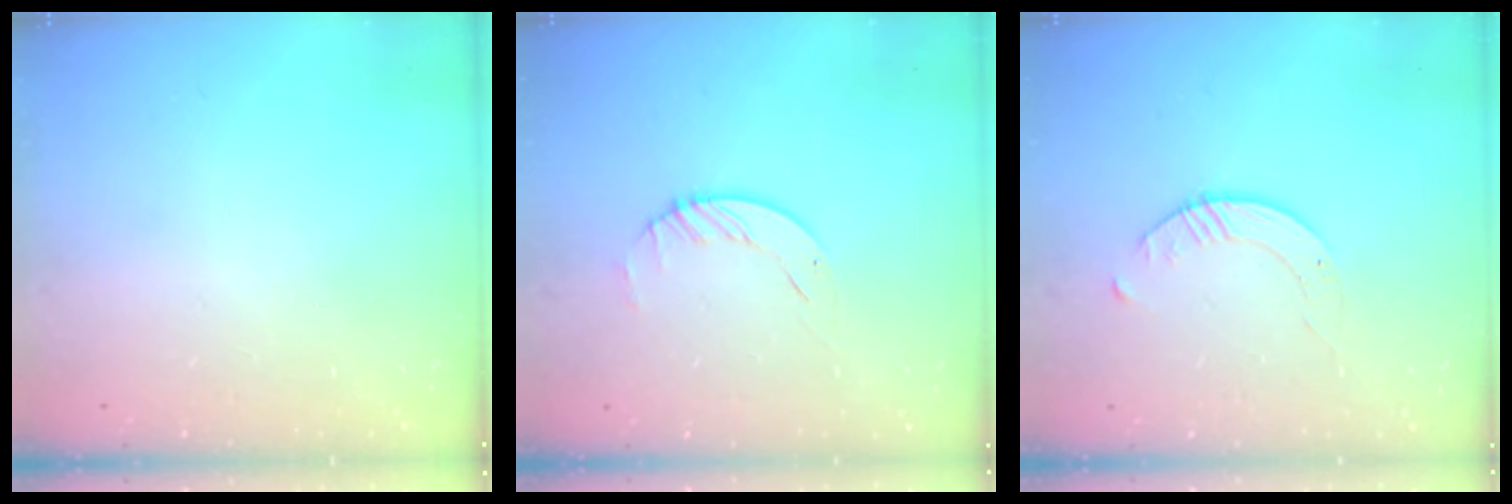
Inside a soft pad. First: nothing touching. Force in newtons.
{"total": 2.3, "press": 2.3, "slide": 0.3}
{"total": 2.8, "press": 2.8, "slide": 0.3}